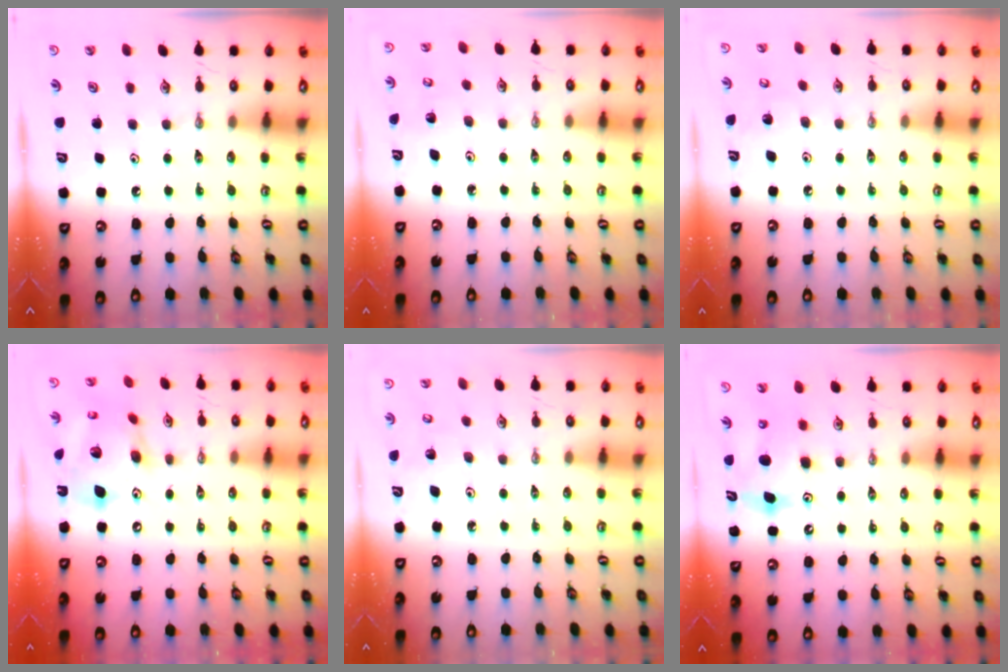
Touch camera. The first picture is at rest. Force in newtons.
{"total": 2.2, "press": 2.2, "slide": 0.2}
{"total": 6.0, "press": 6.0, "slide": 0.3}
{"total": 17.4, "press": 17.4, "slide": 1.8}
{"total": 3.9, "press": 3.7, "slide": 1.4}
{"total": 8.4, "press": 8.3, "slide": 1.3}